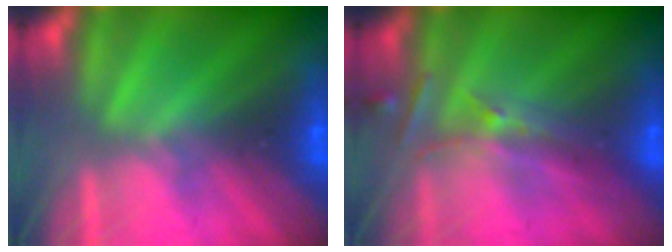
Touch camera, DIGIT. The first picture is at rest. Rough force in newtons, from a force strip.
{"total": 2.6}